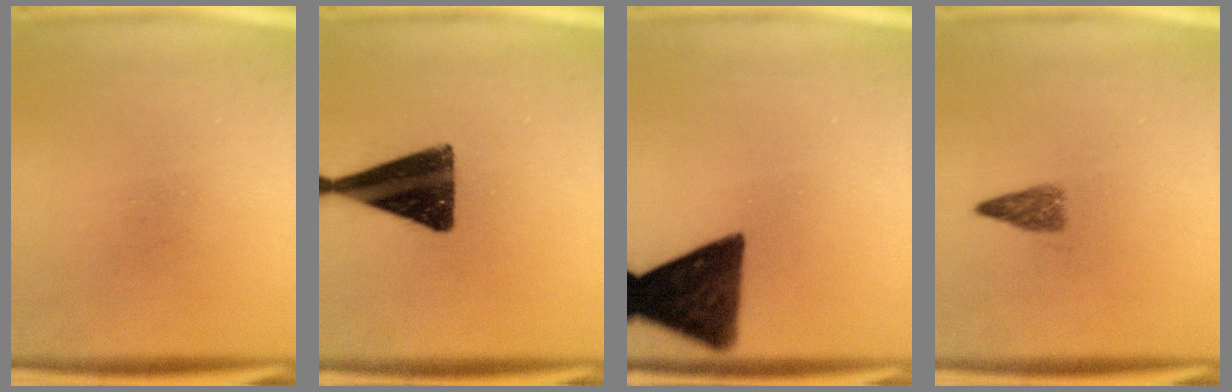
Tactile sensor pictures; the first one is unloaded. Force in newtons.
{"total": 14.1}
{"total": 13.6}
{"total": 2.3}